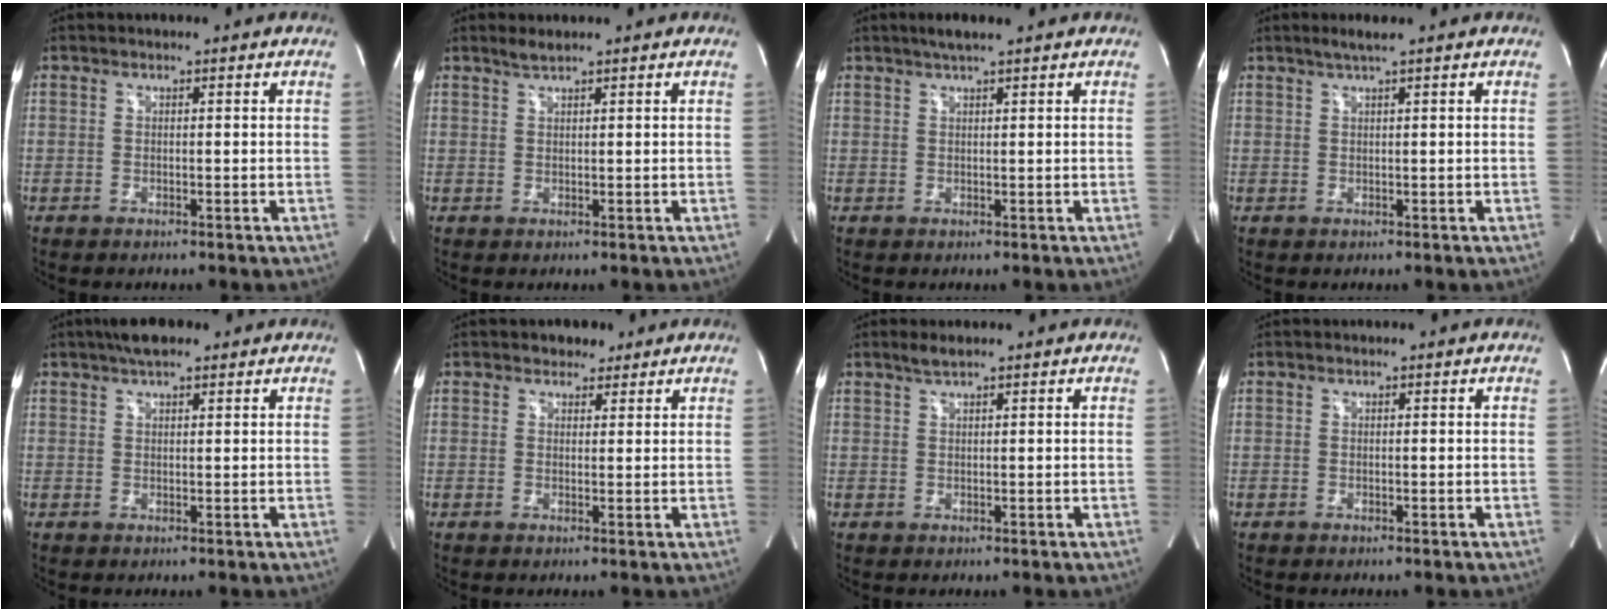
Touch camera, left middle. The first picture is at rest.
{"total": 1.4, "force": [1.3, -0.1, 0.6], "torque": [-0.015, 0.003, 0.028]}
{"total": 3.2, "force": [2.4, -0.1, 2.1], "torque": [-0.041, 0.012, 0.043]}
{"total": 2.0, "force": [1.4, -0.4, 1.4], "torque": [-0.032, 0.004, 0.029]}
{"total": 4.8, "force": [3.5, 1.3, 3.0], "torque": [-0.056, 0.020, 0.057]}
{"total": 2.6, "force": [2.0, 1.7, 0.6], "torque": [-0.008, 0.005, 0.027]}
{"total": 1.6, "force": [1.3, 0.0, 0.9], "torque": [-0.023, 0.003, 0.028]}
{"total": 0.0}